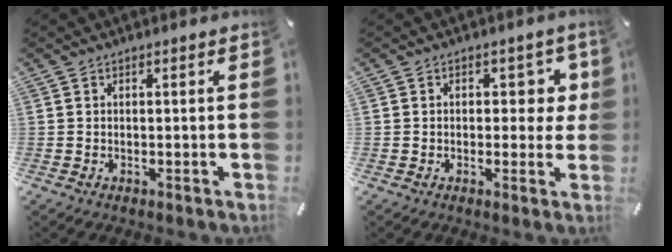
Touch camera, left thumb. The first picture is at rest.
{"total": 5.4, "force": [1.1, 3.7, 3.7], "torque": [-0.029, -0.005, 0.009]}